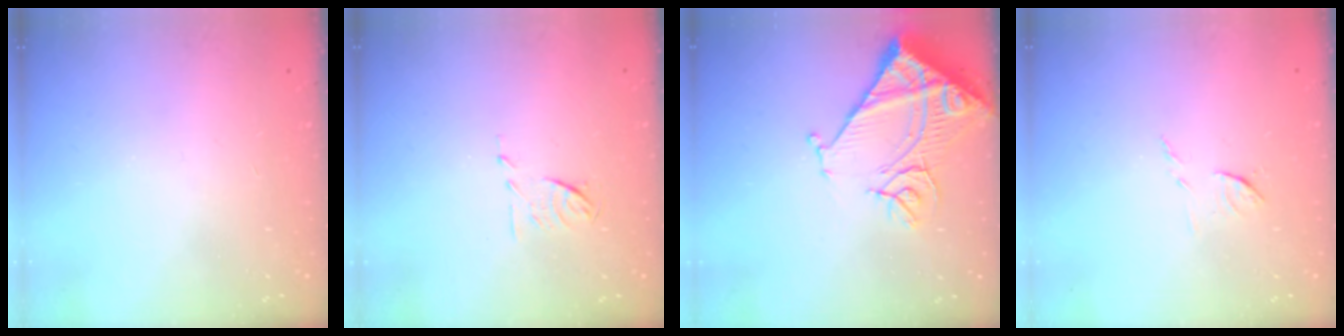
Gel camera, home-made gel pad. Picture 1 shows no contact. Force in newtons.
{"total": 5.5, "press": 5.4, "slide": 1.1}
{"total": 15.3, "press": 15.2, "slide": 1.8}
{"total": 6.7, "press": 6.7, "slide": 0.5}